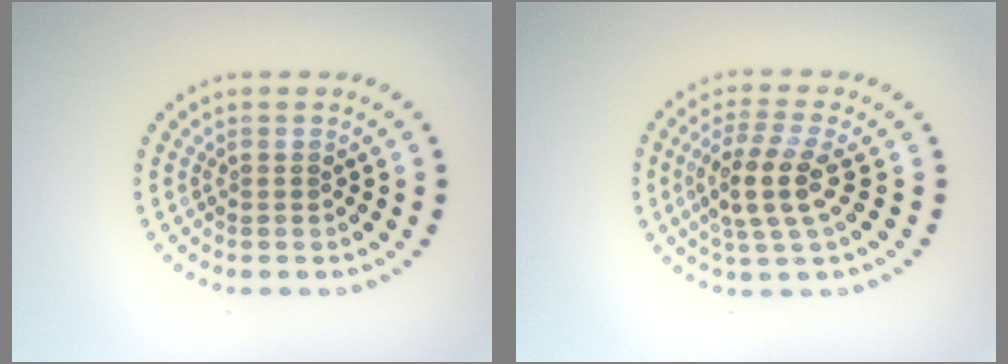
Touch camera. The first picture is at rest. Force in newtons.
{"total": 4.1, "press": 3.6, "slide": 1.9}